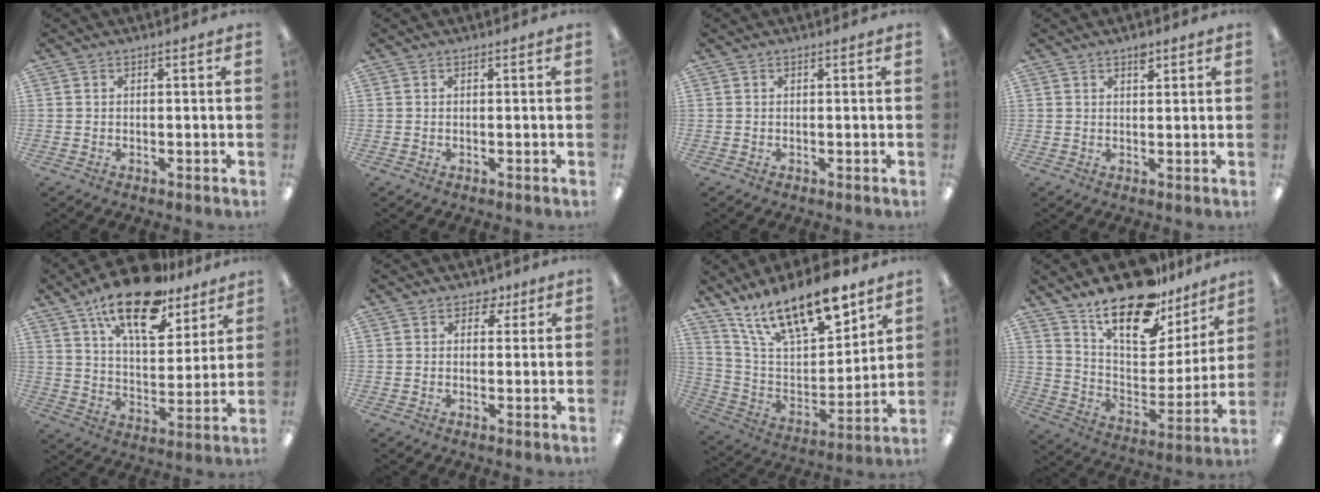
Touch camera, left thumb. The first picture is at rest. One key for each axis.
{"total": 0.0}
{"total": 0.0}
{"total": 2.6, "fx": 1.9, "fy": 1.2, "fz": 1.4, "tx": -0.006, "ty": -0.009, "tz": 0.028}
{"total": 20.2, "fx": 14.1, "fy": 8.3, "fz": 11.8, "tx": -0.192, "ty": -0.074, "tz": 0.239}
{"total": 3.2, "fx": 1.8, "fy": 2.4, "fz": 1.1, "tx": -0.001, "ty": -0.004, "tz": 0.029}
{"total": 18.8, "fx": 14.0, "fy": 6.5, "fz": 10.7, "tx": -0.199, "ty": -0.082, "tz": 0.245}
{"total": 21.6, "fx": 16.0, "fy": 9.0, "fz": 11.3, "tx": -0.190, "ty": -0.106, "tz": 0.282}